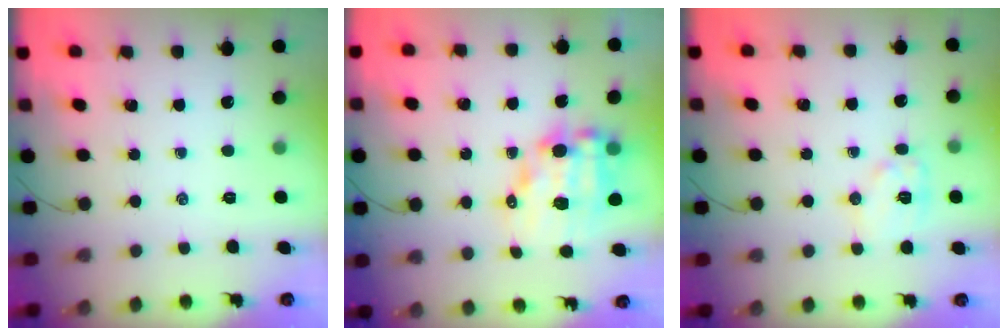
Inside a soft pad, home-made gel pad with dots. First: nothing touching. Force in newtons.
{"total": 12.3, "press": 12.0, "slide": 2.9}
{"total": 8.4, "press": 8.4, "slide": 0.1}